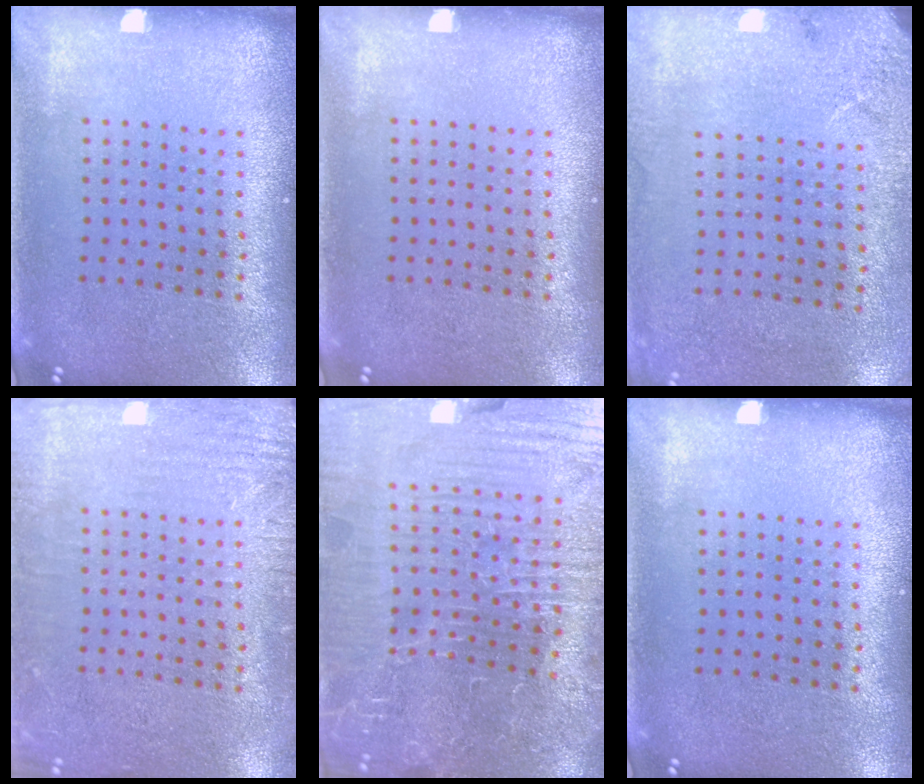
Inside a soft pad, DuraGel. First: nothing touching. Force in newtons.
{"total": 0.0}
{"total": 2.6, "press": 2.1, "slide": 1.5}
{"total": 3.0, "press": 3.0, "slide": 0.3}
{"total": 6.3, "press": 5.9, "slide": 2.4}
{"total": 0.0}